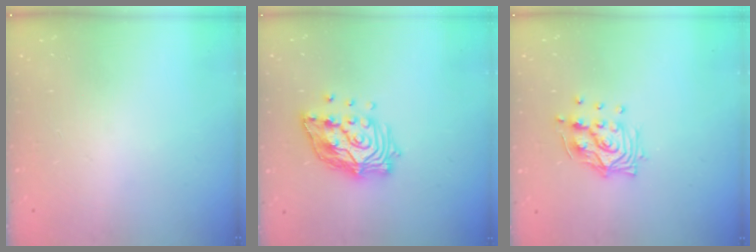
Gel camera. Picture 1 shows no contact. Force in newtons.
{"total": 14.3, "press": 14.1, "slide": 2.0}
{"total": 11.7, "press": 11.7, "slide": 0.6}